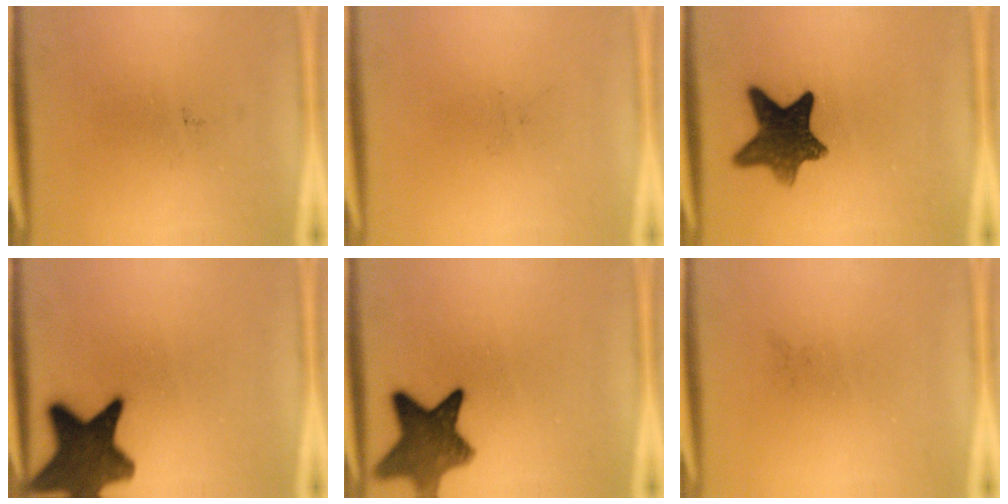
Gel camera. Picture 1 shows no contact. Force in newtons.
{"total": 0.0}
{"total": 10.4}
{"total": 14.4}
{"total": 9.8}
{"total": 0.0}